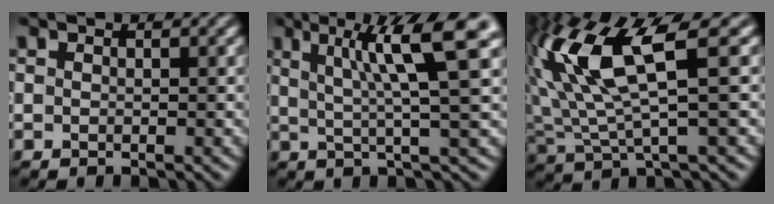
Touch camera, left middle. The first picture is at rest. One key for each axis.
{"total": 7.5, "fx": 3.4, "fy": 1.0, "fz": 6.7, "tx": -0.093, "ty": 0.022, "tz": 0.051}
{"total": 9.1, "fx": 3.8, "fy": 2.6, "fz": 7.9, "tx": -0.172, "ty": 0.012, "tz": 0.073}